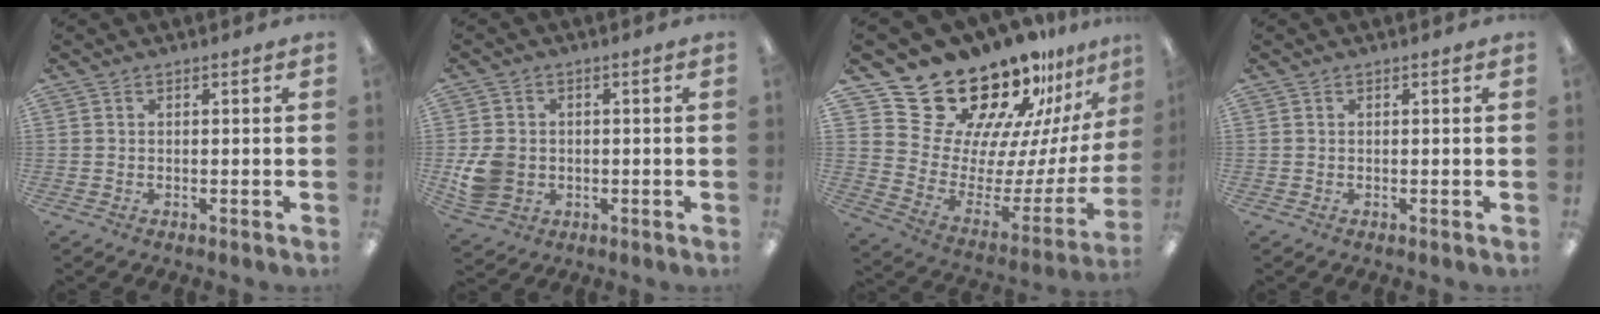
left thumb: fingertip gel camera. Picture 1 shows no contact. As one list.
[{"total": 7.4, "force": [-0.5, 6.5, 3.6], "torque": [-0.070, 0.009, -0.005]}, {"total": 23.7, "force": [20.4, 10.0, 6.9], "torque": [-0.098, -0.169, 0.378]}, {"total": 0.0}]